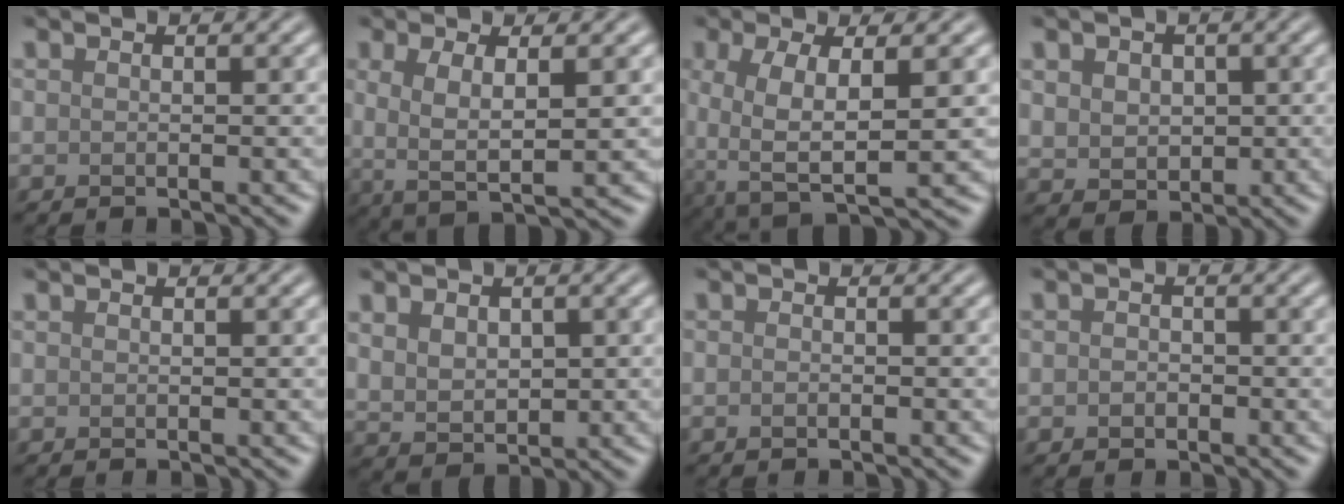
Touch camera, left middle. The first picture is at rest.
{"total": 3.9, "force": [0.3, 1.1, 3.7], "torque": [-0.075, -0.005, 0.006]}
{"total": 6.3, "force": [-0.3, 2.5, 5.8], "torque": [-0.120, -0.007, -0.006]}
{"total": 3.8, "force": [0.9, 3.1, 2.0], "torque": [-0.047, 0.006, 0.013]}
{"total": 0.0}
{"total": 3.4, "force": [0.8, 2.5, 2.3], "torque": [-0.046, -0.008, 0.023]}
{"total": 0.7, "force": [-0.4, 0.3, 0.5], "torque": [-0.009, -0.002, -0.008]}
{"total": 1.2, "force": [-0.4, 1.0, 0.5], "torque": [-0.008, -0.003, -0.009]}